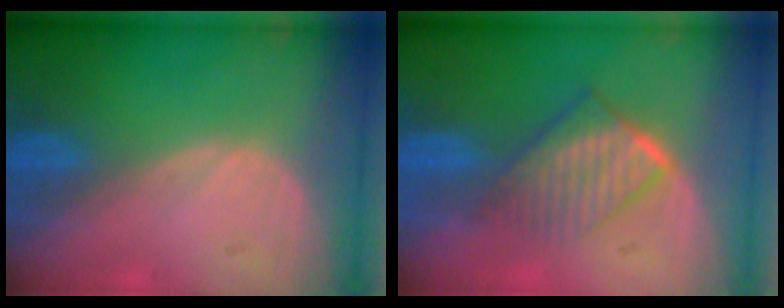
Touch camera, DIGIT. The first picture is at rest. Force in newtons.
{"total": 6.7, "press": 5.9, "slide": 3.2}